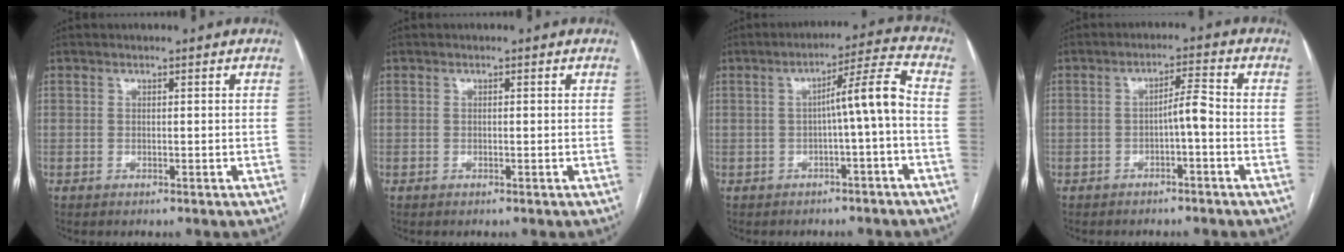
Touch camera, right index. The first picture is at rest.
{"total": 0.0}
{"total": 6.9, "force": [-1.1, -0.6, 6.8], "torque": [-0.101, 0.022, -0.013]}
{"total": 3.4, "force": [-1.1, 0.3, 3.2], "torque": [-0.049, 0.009, -0.017]}